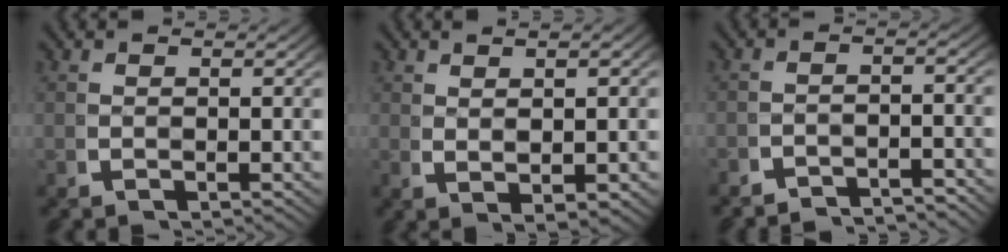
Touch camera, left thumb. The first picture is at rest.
{"total": 2.7, "force": [0.8, 0.9, 2.4], "torque": [-0.033, 0.002, 0.017]}
{"total": 4.1, "force": [-4.1, 0.5, 0.4], "torque": [0.009, -0.007, -0.075]}